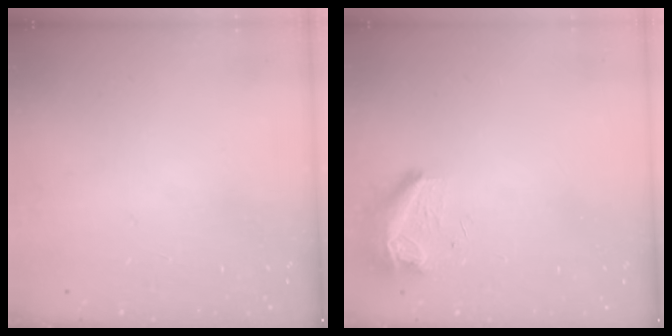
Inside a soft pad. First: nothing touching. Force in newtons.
{"total": 14.6, "press": 9.9, "slide": 10.7}